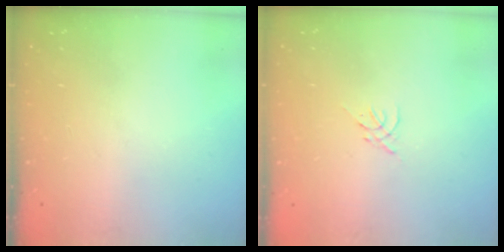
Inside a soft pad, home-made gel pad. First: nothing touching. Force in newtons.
{"total": 0.0}